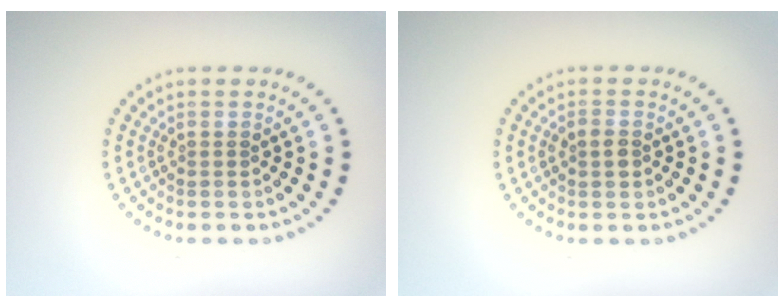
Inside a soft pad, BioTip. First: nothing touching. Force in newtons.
{"total": 1.5, "press": 1.4, "slide": 0.3}